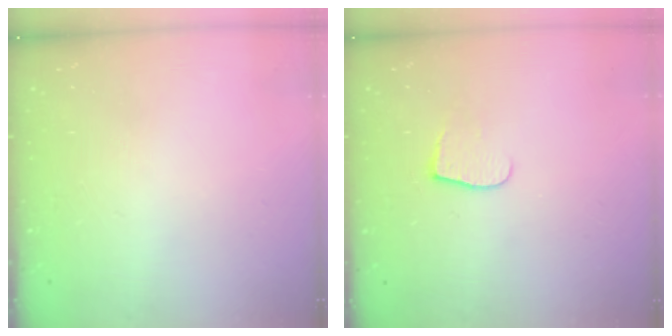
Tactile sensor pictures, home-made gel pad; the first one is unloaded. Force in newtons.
{"total": 5.4, "press": 5.4, "slide": 0.5}